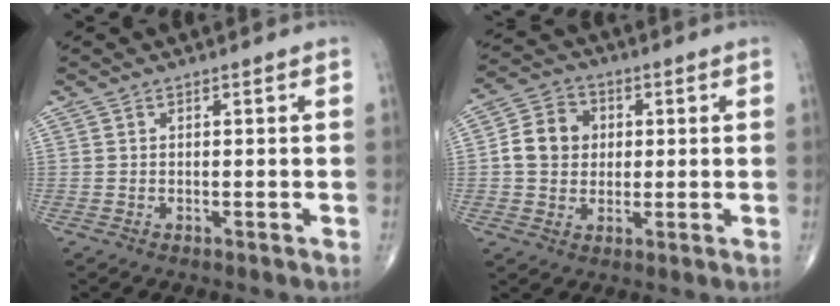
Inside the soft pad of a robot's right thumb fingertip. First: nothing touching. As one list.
[{"total": 8.9, "force": [0.7, 7.5, 4.6], "torque": [-0.059, 0.011, 0.004]}]